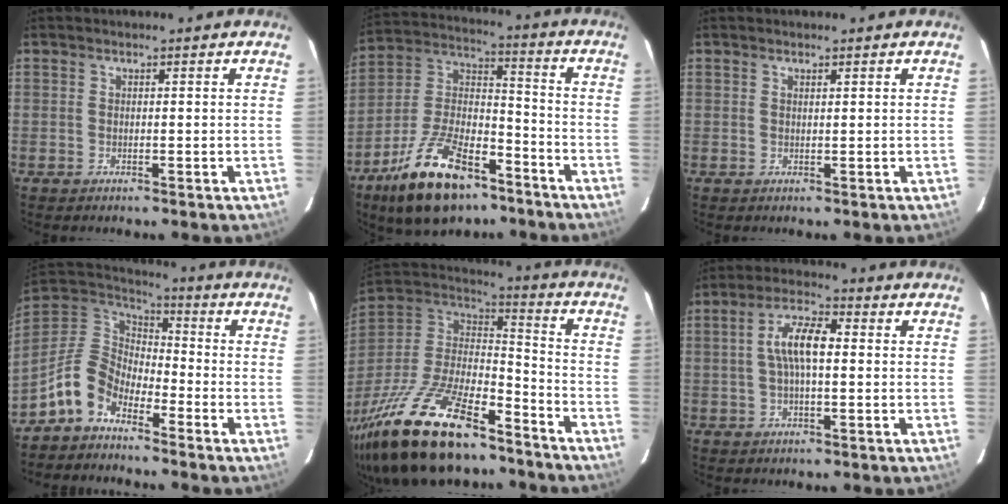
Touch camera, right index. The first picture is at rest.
{"total": 19.9, "force": [-12.2, 9.2, 12.6], "torque": [-0.250, 0.007, -0.209]}
{"total": 0.5, "force": [0.5, 0.0, 0.3], "torque": [-0.004, 0.000, 0.009]}
{"total": 10.5, "force": [-6.9, 6.2, 5.0], "torque": [-0.113, 0.026, -0.145]}
{"total": 30.6, "force": [-21.2, 11.5, 18.9], "torque": [-0.396, -0.028, -0.348]}
{"total": 7.4, "force": [0.5, 2.6, 6.9], "torque": [-0.133, 0.016, 0.009]}